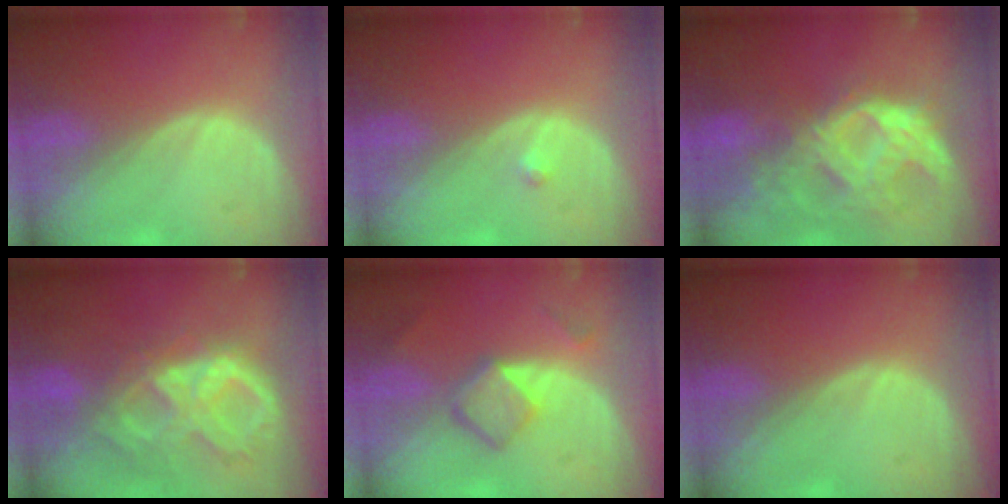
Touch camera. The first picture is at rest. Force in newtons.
{"total": 0.7, "press": 0.7, "slide": 0.1}
{"total": 10.9, "press": 9.3, "slide": 5.7}
{"total": 10.6, "press": 9.0, "slide": 5.6}
{"total": 5.1, "press": 4.7, "slide": 1.8}
{"total": 0.0}